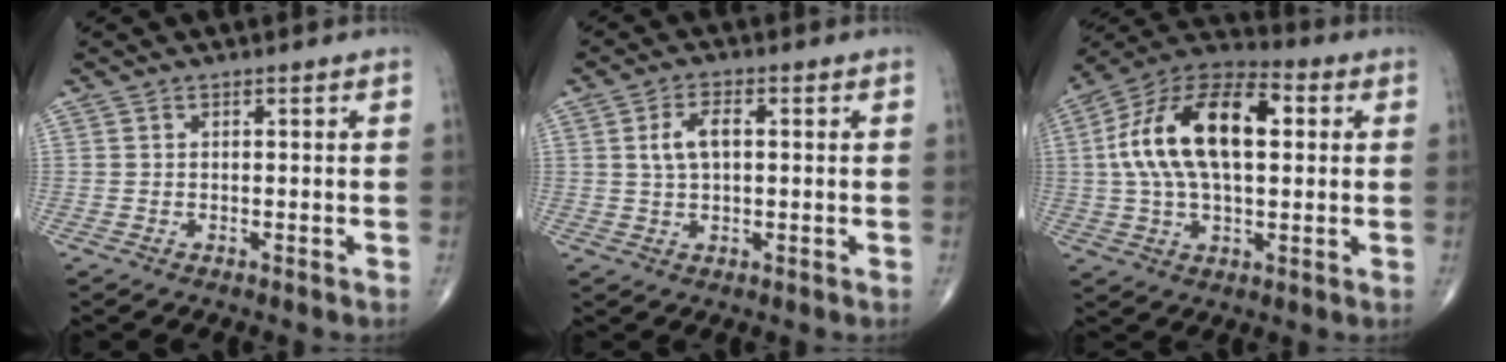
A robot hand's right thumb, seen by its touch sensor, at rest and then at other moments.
{"total": 5.2, "force": [0.9, 2.7, 4.3], "torque": [-0.085, 0.009, 0.016]}
{"total": 20.3, "force": [3.2, 10.5, 17.1], "torque": [-0.305, 0.027, 0.046]}